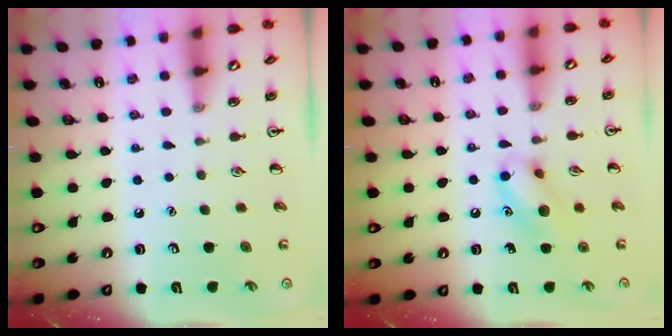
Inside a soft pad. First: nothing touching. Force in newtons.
{"total": 9.8, "press": 9.7, "slide": 1.2}